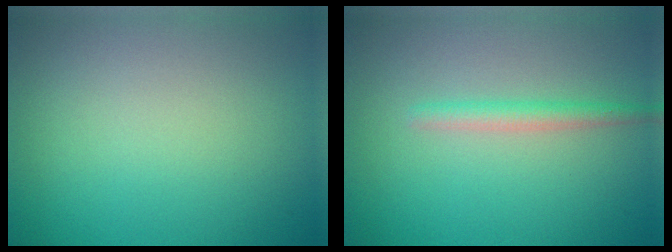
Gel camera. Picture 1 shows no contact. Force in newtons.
{"total": 1.7, "press": 1.7, "slide": 0.1}